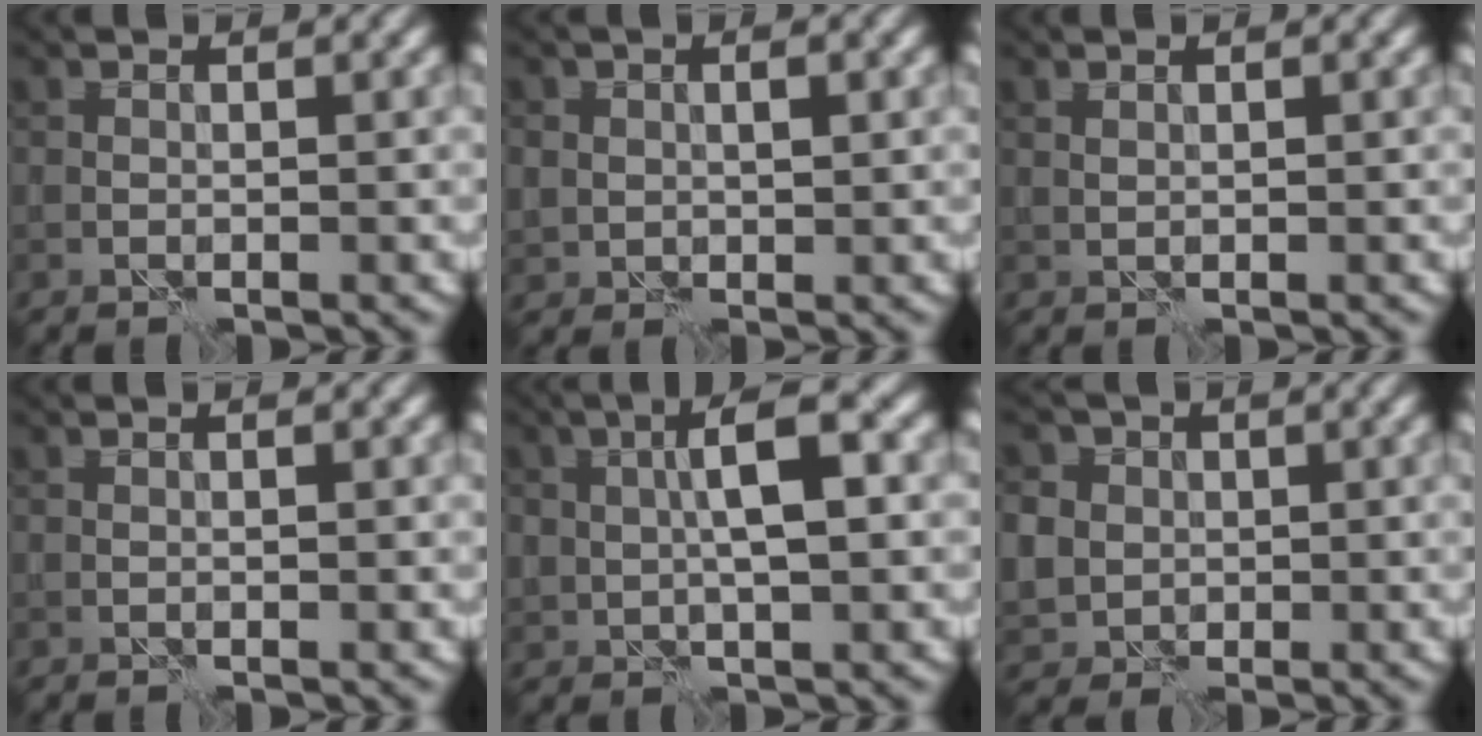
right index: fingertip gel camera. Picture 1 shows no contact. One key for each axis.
{"total": 2.3, "fx": 0.5, "fy": 1.7, "fz": 1.4, "tx": -0.027, "ty": -0.001, "tz": 0.013}
{"total": 0.0}
{"total": 0.0}
{"total": 4.8, "fx": 0.7, "fy": 1.6, "fz": 4.5, "tx": -0.078, "ty": 0.012, "tz": 0.010}
{"total": 7.9, "fx": 1.5, "fy": 7.2, "fz": 2.9, "tx": -0.078, "ty": 0.022, "tz": 0.005}